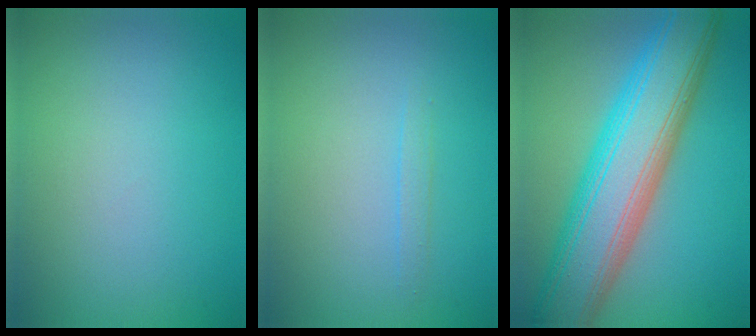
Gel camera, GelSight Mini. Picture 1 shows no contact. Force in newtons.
{"total": 0.8, "press": 0.8, "slide": 0.0}
{"total": 11.7, "press": 11.6, "slide": 0.3}